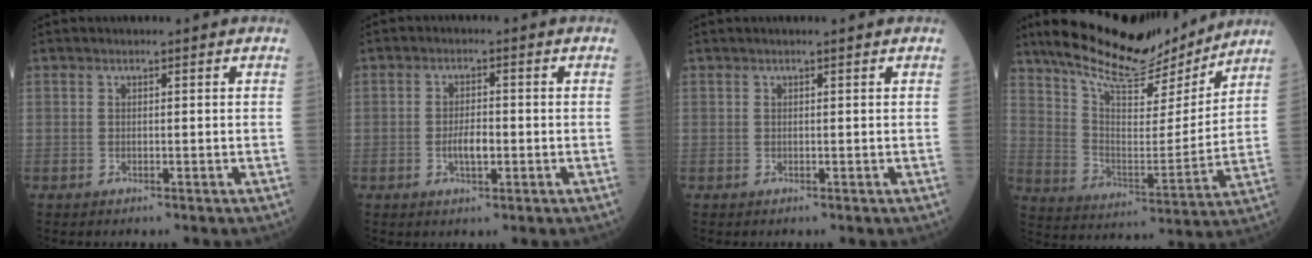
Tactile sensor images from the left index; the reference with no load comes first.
{"total": 3.3, "force": [-0.7, 0.9, 3.1], "torque": [-0.062, 0.000, -0.012]}
{"total": 1.0, "force": [0.8, -0.2, 0.5], "torque": [-0.011, 0.006, 0.017]}
{"total": 19.3, "force": [17.0, 4.4, 8.1], "torque": [-0.145, -0.003, 0.275]}